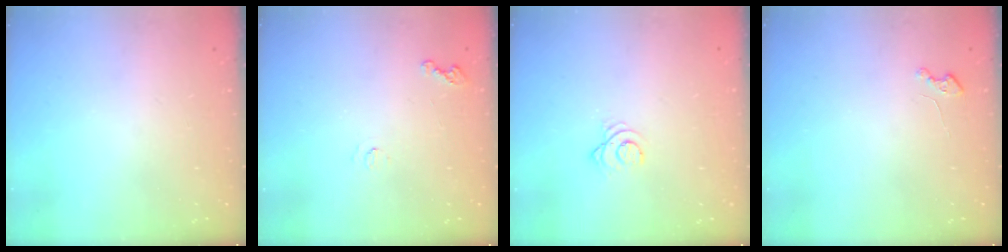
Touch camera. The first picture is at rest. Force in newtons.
{"total": 3.9, "press": 3.8, "slide": 0.5}
{"total": 3.4, "press": 3.3, "slide": 0.4}
{"total": 2.2, "press": 2.2, "slide": 0.3}